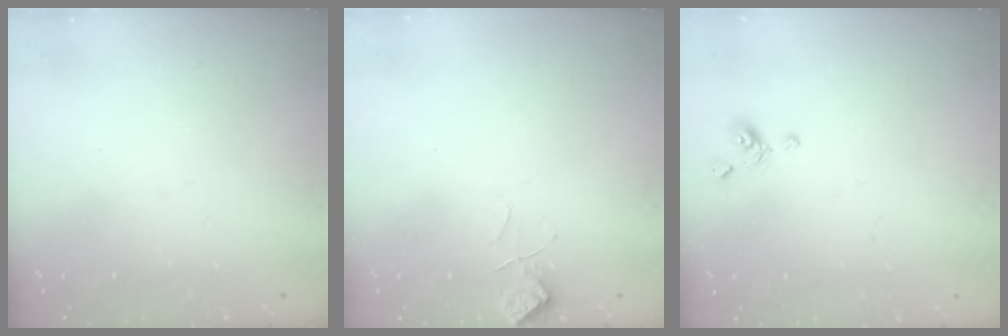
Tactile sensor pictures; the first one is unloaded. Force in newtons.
{"total": 1.2, "press": 1.0, "slide": 0.6}
{"total": 3.7, "press": 3.6, "slide": 0.7}